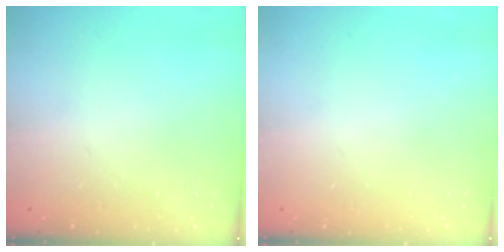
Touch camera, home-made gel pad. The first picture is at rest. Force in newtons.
{"total": 0.0}